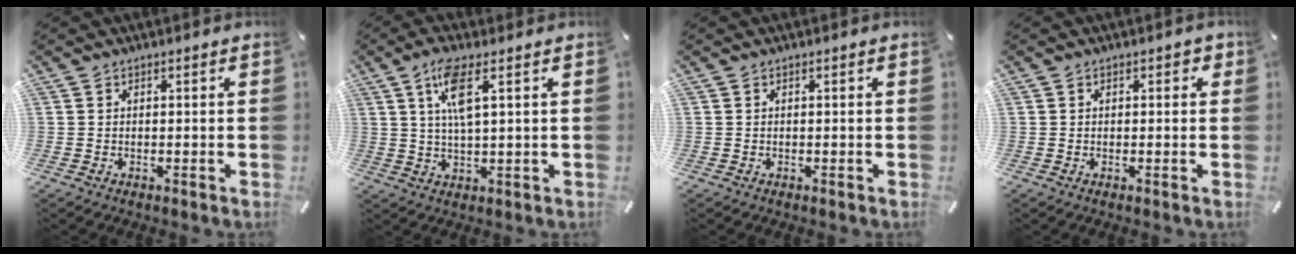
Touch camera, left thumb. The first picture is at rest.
{"total": 7.7, "force": [3.0, 1.9, 6.9], "torque": [-0.141, 0.003, 0.051]}
{"total": 0.0}
{"total": 1.1, "force": [0.1, 0.8, 0.7], "torque": [-0.013, 0.007, 0.001]}